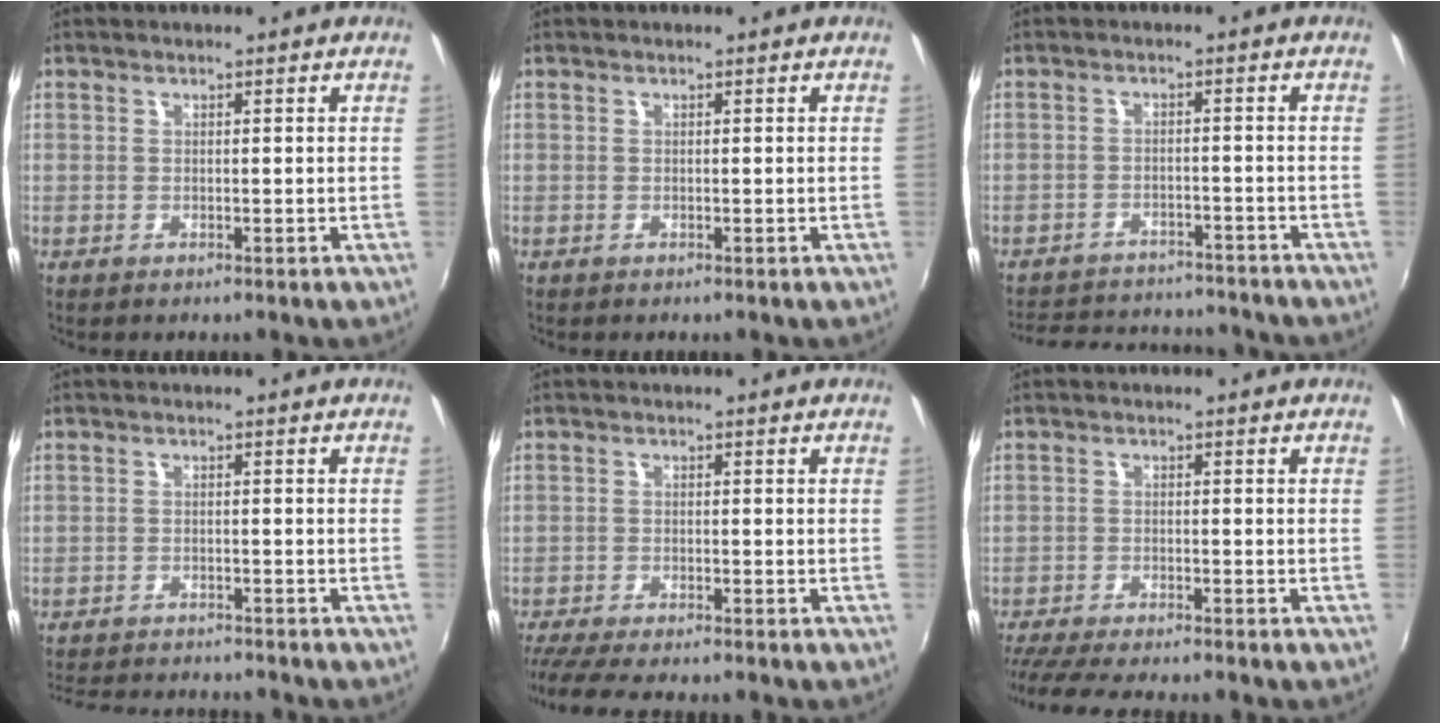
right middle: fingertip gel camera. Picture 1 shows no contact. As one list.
[{"total": 0.0}, {"total": 15.8, "force": [-14.1, 4.9, 5.2], "torque": [-0.120, 0.014, -0.189]}, {"total": 10.5, "force": [-9.7, 1.6, 3.6], "torque": [-0.091, -0.009, -0.147]}, {"total": 7.8, "force": [-6.9, 0.3, 3.7], "torque": [-0.090, -0.027, -0.114]}, {"total": 9.2, "force": [-8.2, 0.2, 4.2], "torque": [-0.100, -0.025, -0.132]}]